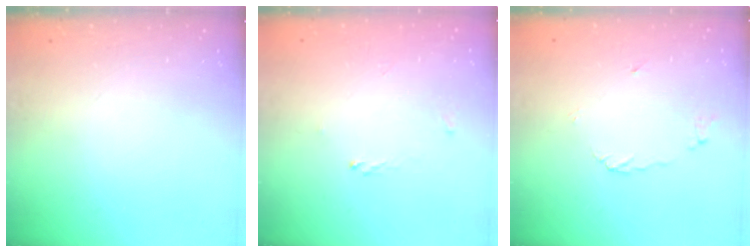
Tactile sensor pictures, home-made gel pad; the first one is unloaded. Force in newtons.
{"total": 0.0}
{"total": 5.5, "press": 5.5, "slide": 0.1}